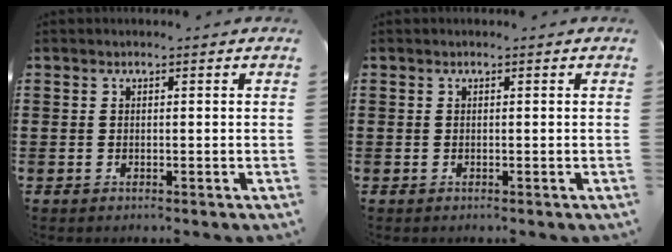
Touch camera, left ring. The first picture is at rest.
{"total": 0.0}